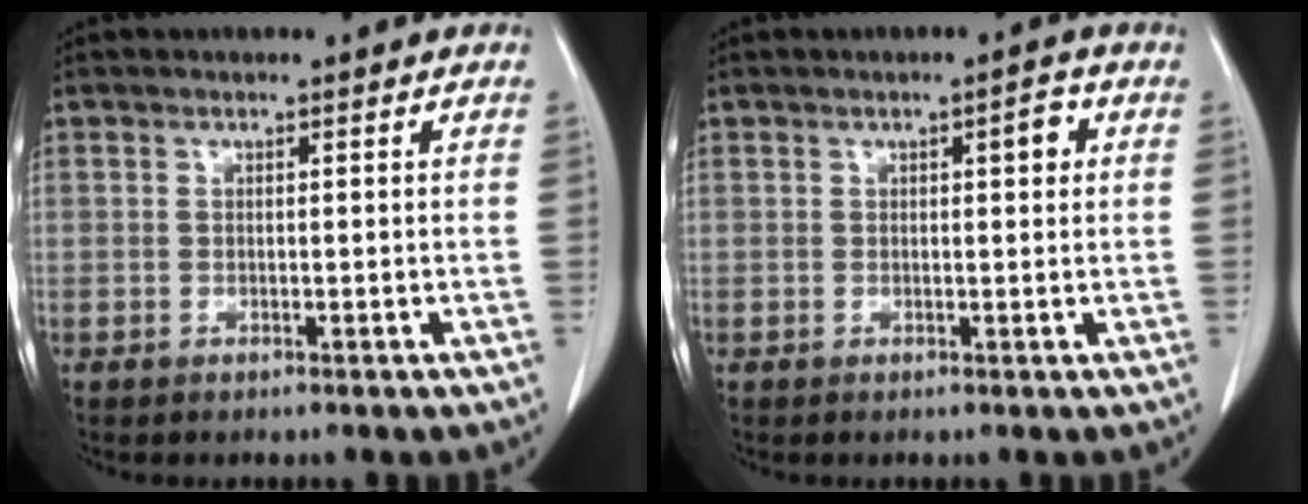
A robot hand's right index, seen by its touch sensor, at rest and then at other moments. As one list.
[{"total": 2.4, "force": [0.7, 0.6, 2.2], "torque": [-0.030, 0.003, 0.007]}]